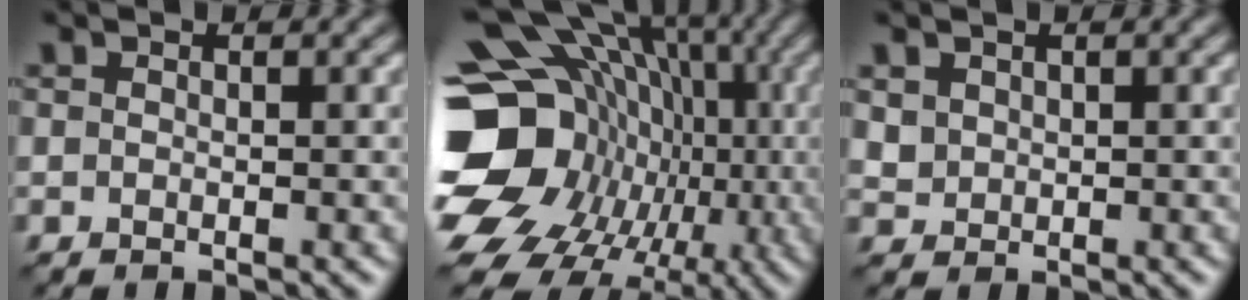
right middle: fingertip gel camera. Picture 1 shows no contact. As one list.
[{"total": 20.1, "force": [-2.6, 16.8, 10.8], "torque": [-0.158, -0.004, -0.054]}, {"total": 2.0, "force": [0.8, 1.7, 0.8], "torque": [-0.034, 0.008, 0.035]}]